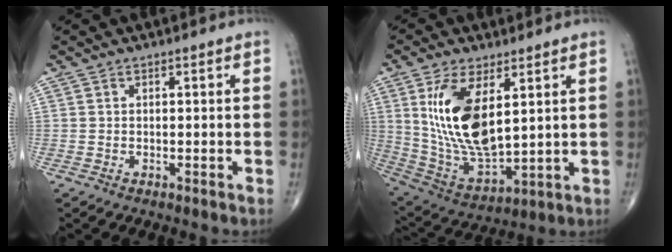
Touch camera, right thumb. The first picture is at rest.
{"total": 16.8, "force": [4.7, 7.6, 14.2], "torque": [-0.269, -0.026, 0.108]}